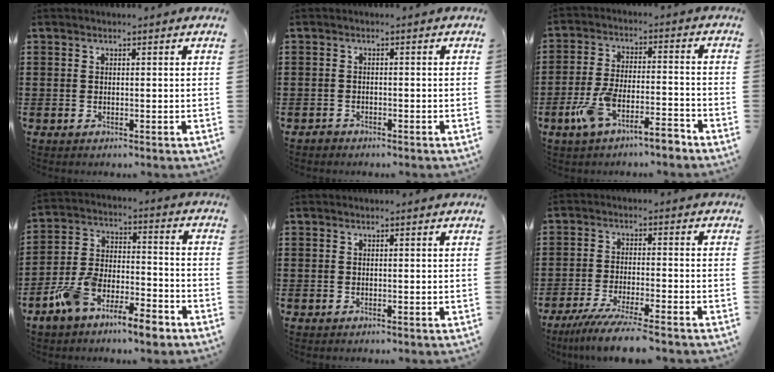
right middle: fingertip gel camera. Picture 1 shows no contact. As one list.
[{"total": 0.9, "force": [-0.9, 0.4, 0.0], "torque": [-0.003, 0.002, -0.020]}, {"total": 7.7, "force": [-5.7, 1.6, 5.0], "torque": [-0.114, -0.004, -0.111]}, {"total": 9.6, "force": [-7.6, 3.3, 4.8], "torque": [-0.103, 0.018, -0.150]}, {"total": 0.0}, {"total": 5.7, "force": [-4.9, -0.3, 2.8], "torque": [-0.063, -0.021, -0.096]}]